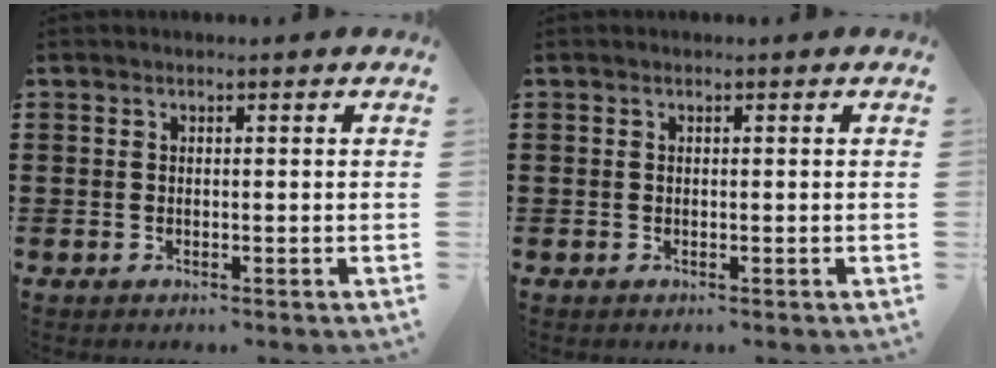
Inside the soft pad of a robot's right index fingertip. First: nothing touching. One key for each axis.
{"total": 0.0}